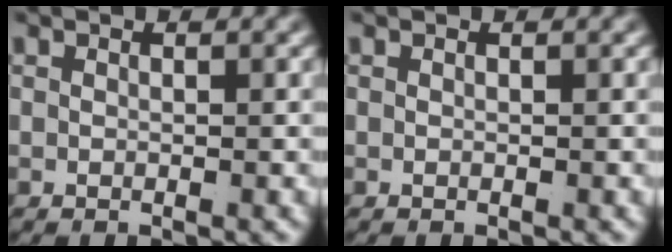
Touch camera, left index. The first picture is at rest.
{"total": 0.0}